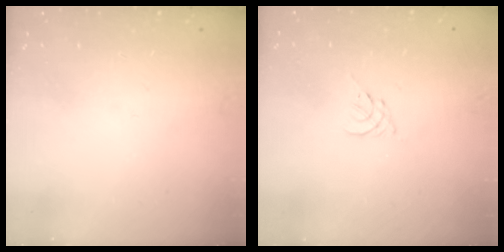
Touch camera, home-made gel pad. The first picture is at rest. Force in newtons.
{"total": 1.8, "press": 1.7, "slide": 0.5}